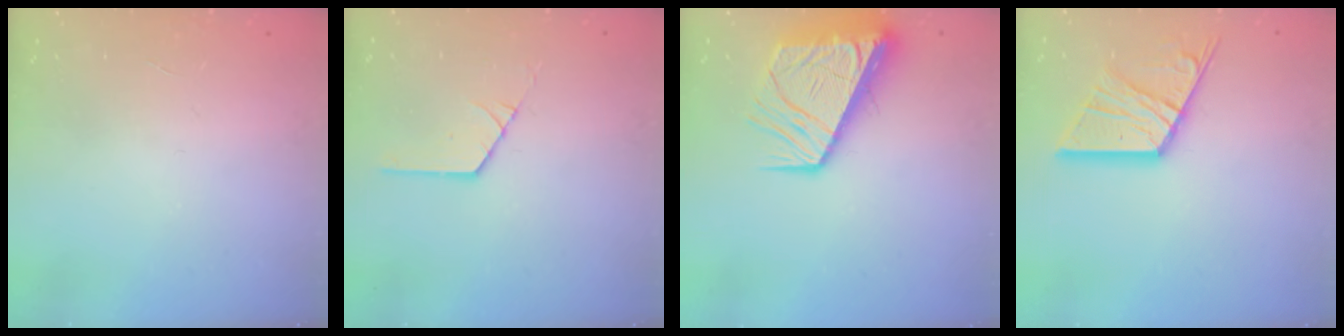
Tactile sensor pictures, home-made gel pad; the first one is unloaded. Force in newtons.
{"total": 1.0, "press": 1.0, "slide": 0.1}
{"total": 13.9, "press": 13.8, "slide": 1.7}
{"total": 13.8, "press": 13.8, "slide": 1.0}